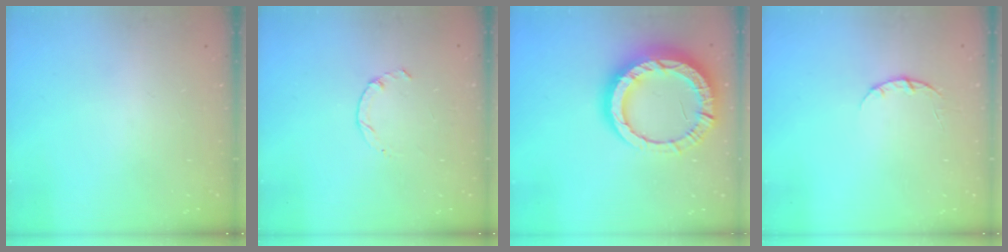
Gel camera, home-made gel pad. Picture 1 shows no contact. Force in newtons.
{"total": 1.3, "press": 1.2, "slide": 0.4}
{"total": 17.4, "press": 17.3, "slide": 1.8}
{"total": 3.2, "press": 3.2, "slide": 0.3}